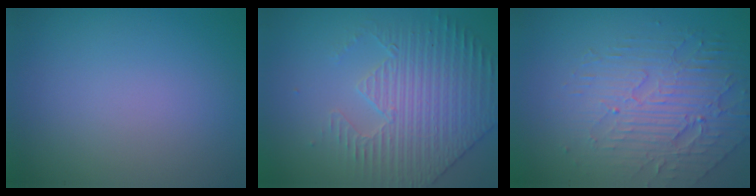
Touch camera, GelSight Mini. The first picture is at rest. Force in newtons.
{"total": 4.2, "press": 4.0, "slide": 1.2}
{"total": 5.0, "press": 4.2, "slide": 2.8}